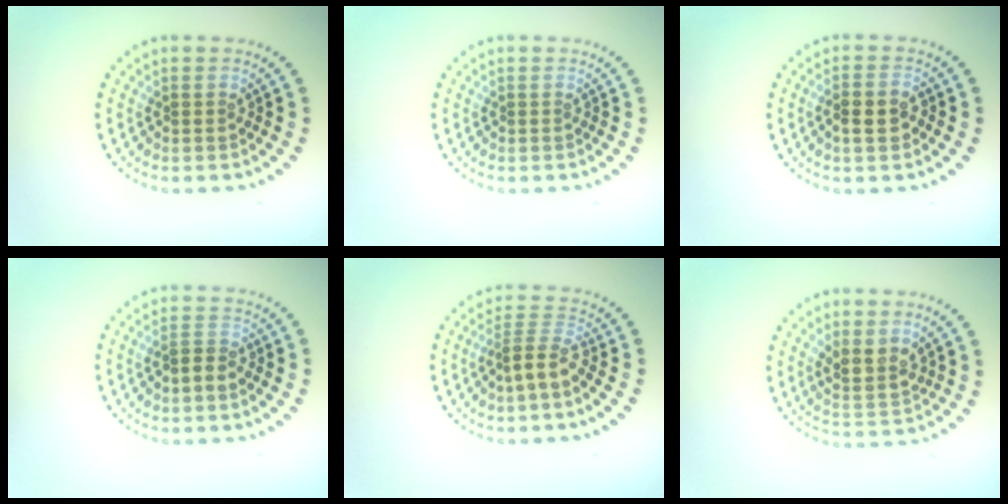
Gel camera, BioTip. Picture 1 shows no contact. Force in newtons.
{"total": 0.0}
{"total": 1.9, "press": 1.8, "slide": 0.6}
{"total": 1.9, "press": 1.8, "slide": 0.6}
{"total": 2.9, "press": 2.0, "slide": 2.1}
{"total": 2.4, "press": 2.2, "slide": 1.1}